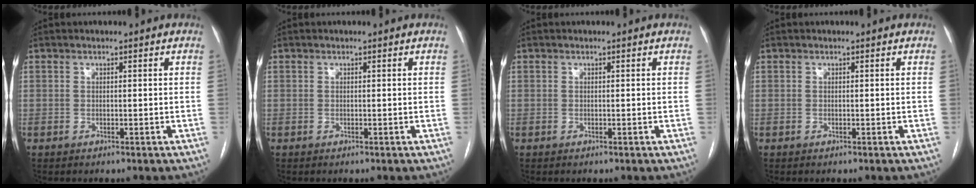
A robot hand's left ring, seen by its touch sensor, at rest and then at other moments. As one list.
[{"total": 0.0}, {"total": 0.0}, {"total": 0.0}]